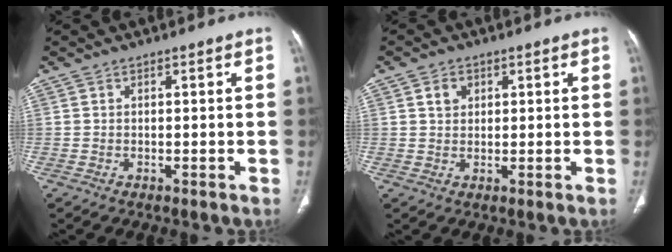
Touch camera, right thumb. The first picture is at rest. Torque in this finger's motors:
{"motor_torque": [0.14, 0.09, 0.29, -0.21, 0.10]}